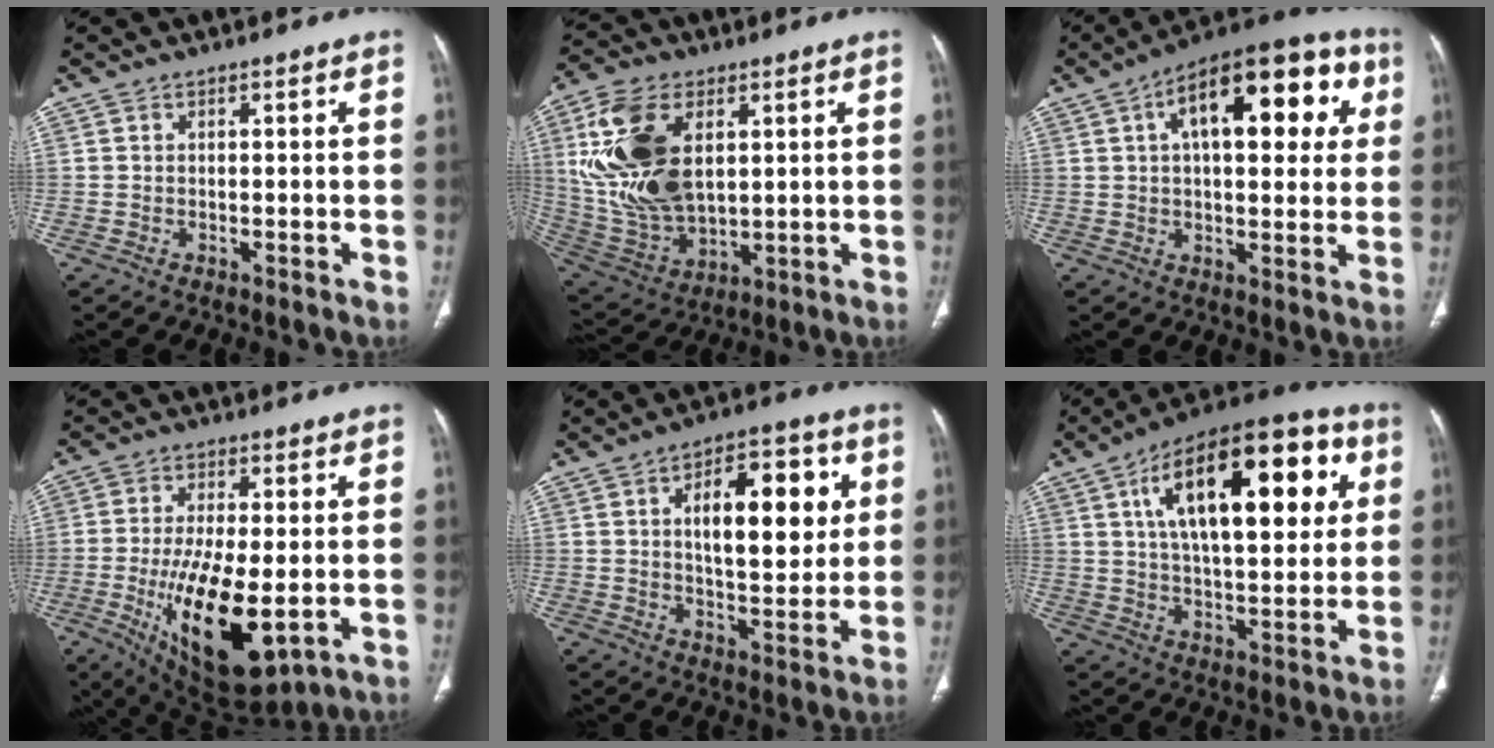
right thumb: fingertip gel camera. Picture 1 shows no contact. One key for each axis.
{"total": 20.3, "fx": 4.7, "fy": 12.1, "fz": 15.6, "tx": -0.304, "ty": -0.018, "tz": 0.100}
{"total": 21.8, "fx": 6.8, "fy": 10.2, "fz": 18.1, "tx": -0.226, "ty": 0.028, "tz": 0.091}
{"total": 18.0, "fx": -4.2, "fy": 7.5, "fz": 15.8, "tx": -0.277, "ty": -0.020, "tz": -0.050}
{"total": 16.0, "fx": 4.0, "fy": 7.5, "fz": 13.6, "tx": -0.160, "ty": -0.002, "tz": 0.059}
{"total": 26.4, "fx": 8.4, "fy": 11.6, "fz": 22.2, "tx": -0.317, "ty": 0.007, "tz": 0.123}